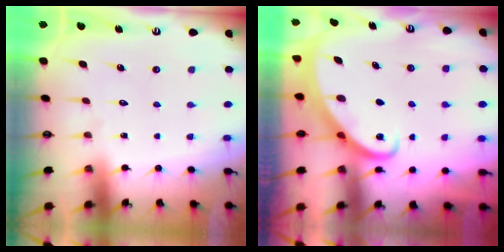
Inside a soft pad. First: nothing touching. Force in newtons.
{"total": 2.2, "press": 2.2, "slide": 0.4}